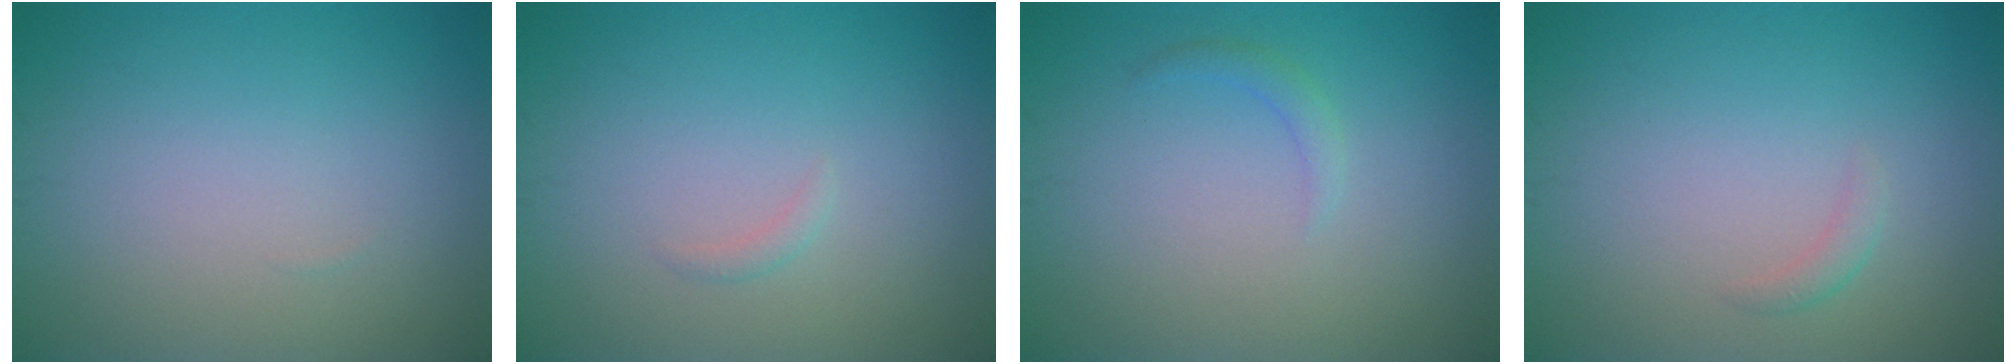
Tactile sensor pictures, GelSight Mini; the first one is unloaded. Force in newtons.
{"total": 0.6, "press": 0.6, "slide": 0.0}
{"total": 1.0, "press": 1.0, "slide": 0.1}
{"total": 0.9, "press": 0.9, "slide": 0.0}